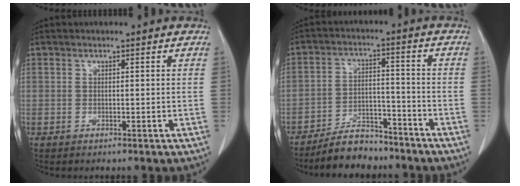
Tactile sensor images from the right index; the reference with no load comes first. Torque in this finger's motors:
{"motor_torque": [-0.22, -0.14, -0.05, -0.02]}